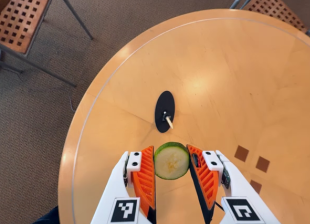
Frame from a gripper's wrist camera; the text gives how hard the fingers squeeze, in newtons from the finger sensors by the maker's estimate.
{"total": 9.8, "left": 10.5, "right": 9.2}